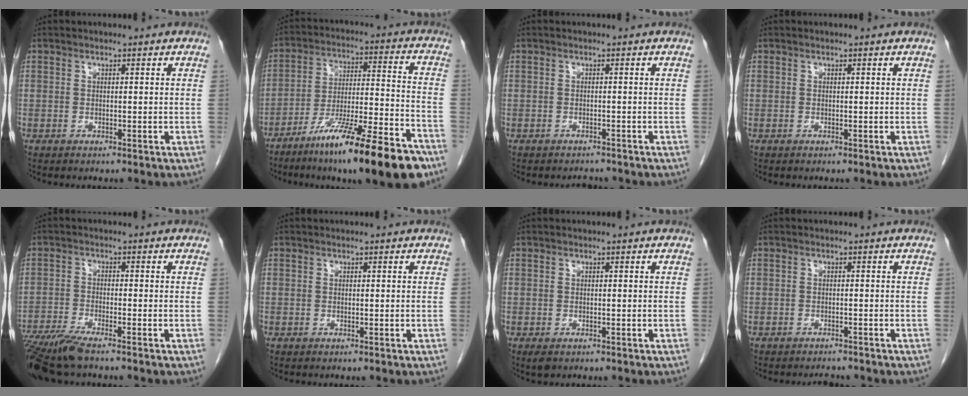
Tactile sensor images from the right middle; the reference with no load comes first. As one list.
[{"total": 19.6, "force": [-13.3, 1.3, 14.4], "torque": [-0.201, -0.019, -0.221]}, {"total": 1.8, "force": [-1.7, 0.5, 0.0], "torque": [-0.001, -0.005, -0.024]}, {"total": 0.0}, {"total": 8.2, "force": [-6.6, 0.4, 4.8], "torque": [-0.084, -0.022, -0.118]}, {"total": 0.0}, {"total": 1.4, "force": [-0.8, 0.8, 0.9], "torque": [-0.014, -0.001, -0.006]}, {"total": 2.3, "force": [-2.3, 0.4, 0.4], "torque": [-0.006, -0.006, -0.032]}]